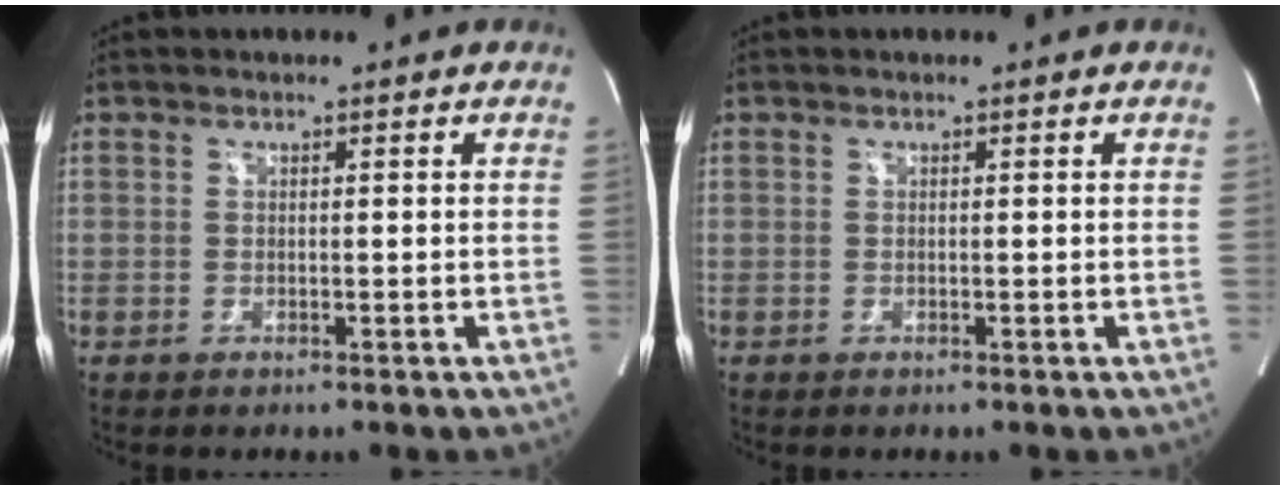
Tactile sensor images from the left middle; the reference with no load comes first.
{"total": 0.0}